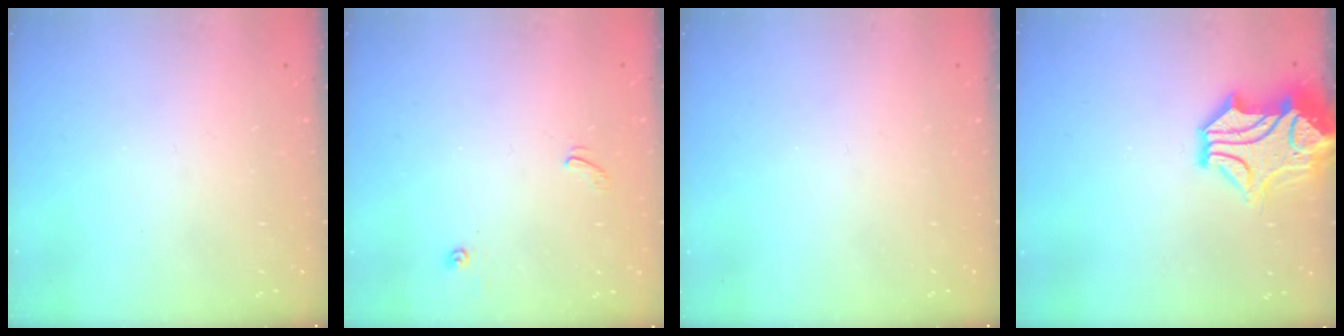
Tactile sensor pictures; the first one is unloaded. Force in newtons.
{"total": 2.6, "press": 2.6, "slide": 0.3}
{"total": 0.0}
{"total": 2.8, "press": 2.4, "slide": 1.3}